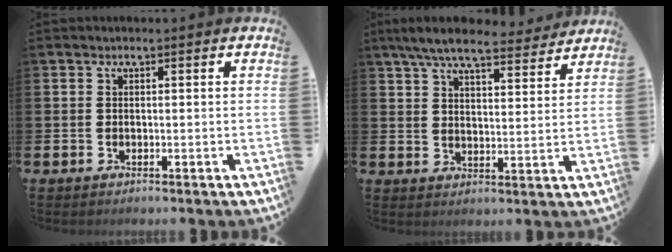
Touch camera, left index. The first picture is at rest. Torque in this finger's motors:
{"motor_torque": [1.11, -1.02, 0.77, 0.21]}